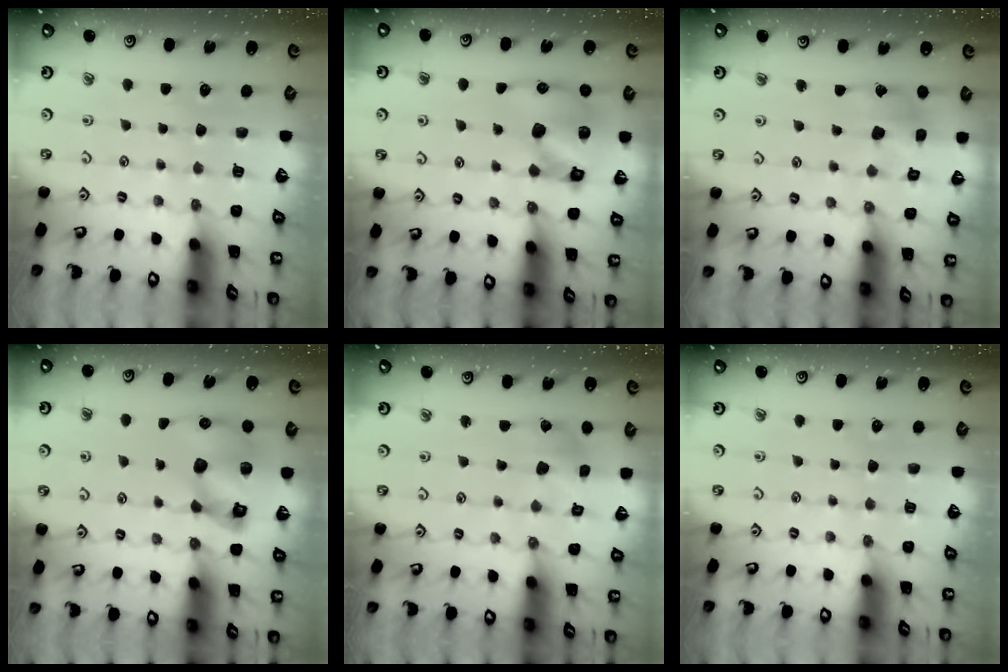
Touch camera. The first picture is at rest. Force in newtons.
{"total": 13.1, "press": 13.0, "slide": 2.0}
{"total": 10.2, "press": 10.1, "slide": 1.5}
{"total": 13.8, "press": 13.6, "slide": 2.1}
{"total": 3.6, "press": 3.6, "slide": 0.4}
{"total": 0.0}